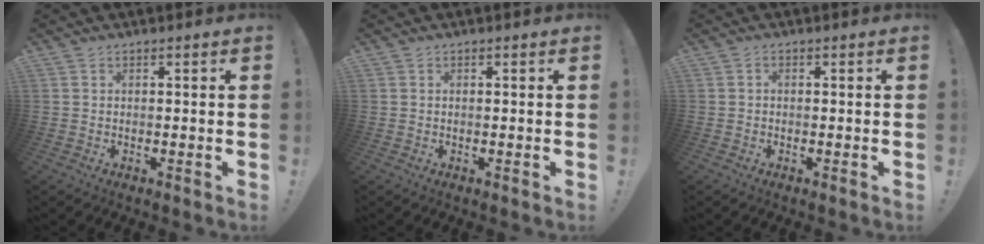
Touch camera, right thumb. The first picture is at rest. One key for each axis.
{"total": 0.0}
{"total": 0.7, "fx": -0.5, "fy": 0.3, "fz": 0.3, "tx": -0.013, "ty": 0.004, "tz": -0.008}